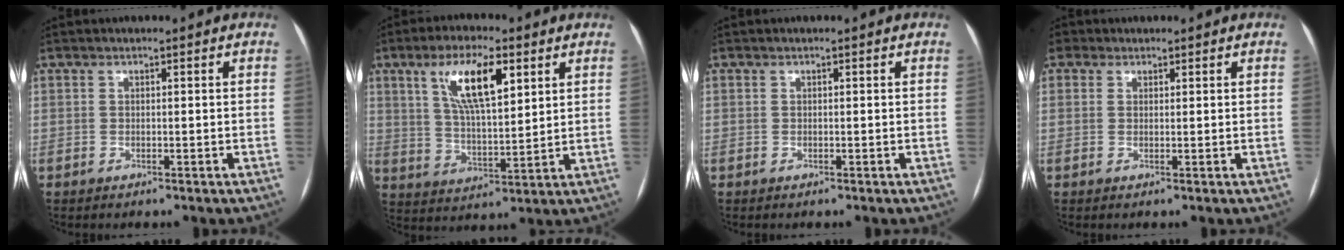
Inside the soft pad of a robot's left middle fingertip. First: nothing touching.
{"total": 11.2, "force": [5.1, 3.2, 9.5], "torque": [-0.176, 0.010, 0.097]}
{"total": 0.0}
{"total": 0.9, "force": [0.4, 0.6, -0.5], "torque": [0.021, 0.002, 0.002]}